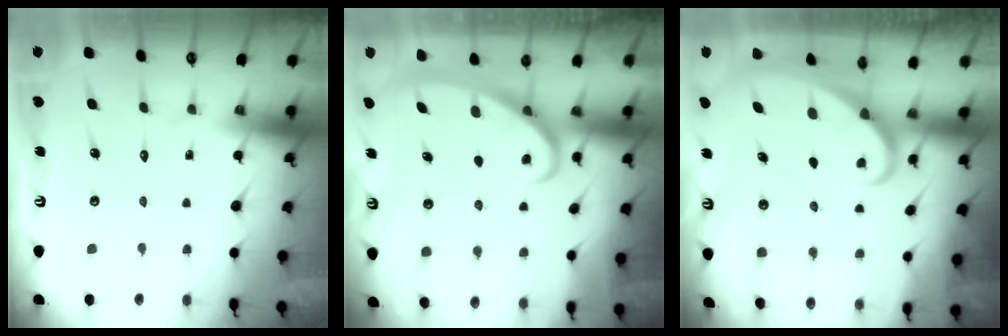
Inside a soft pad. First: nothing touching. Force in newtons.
{"total": 2.9, "press": 2.9, "slide": 0.4}
{"total": 2.9, "press": 2.9, "slide": 0.3}